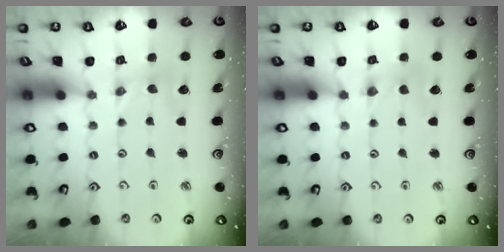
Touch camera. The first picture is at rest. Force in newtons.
{"total": 0.0}